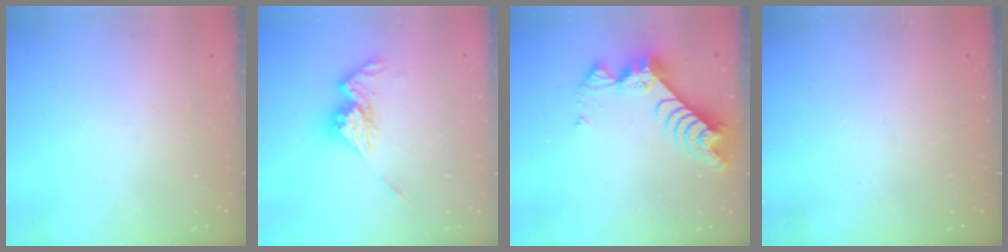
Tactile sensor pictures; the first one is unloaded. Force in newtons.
{"total": 12.3, "press": 12.3, "slide": 1.3}
{"total": 10.7, "press": 10.7, "slide": 0.9}
{"total": 0.0}